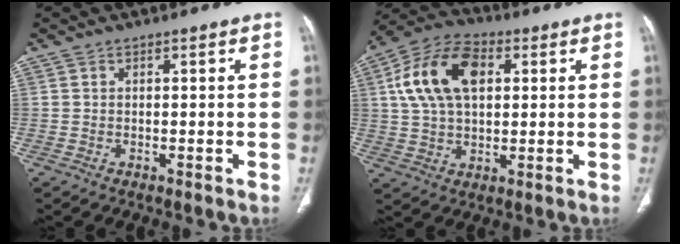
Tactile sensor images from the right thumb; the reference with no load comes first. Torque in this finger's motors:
{"motor_torque": [-0.68, 1.33, 1.21, 0.33, 0.17]}